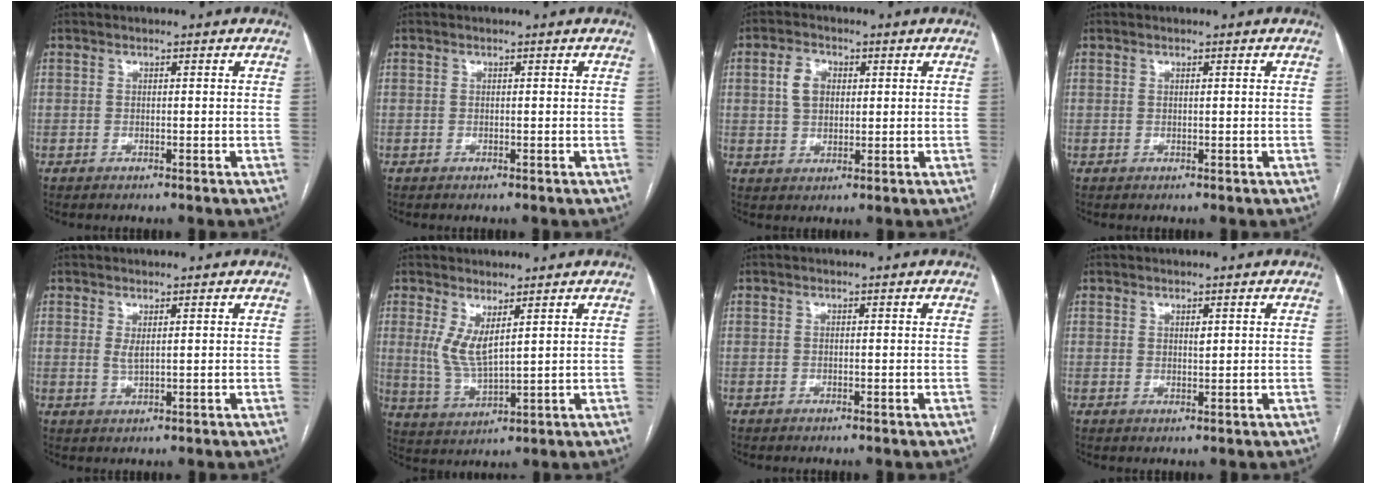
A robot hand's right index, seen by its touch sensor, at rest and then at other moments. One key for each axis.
{"total": 0.0}
{"total": 4.7, "fx": 1.1, "fy": 3.4, "fz": 3.1, "tx": -0.064, "ty": 0.012, "tz": 0.022}
{"total": 0.0}
{"total": 1.4, "fx": 0.6, "fy": 0.3, "fz": 1.3, "tx": -0.029, "ty": -0.006, "tz": 0.015}
{"total": 5.4, "fx": 2.3, "fy": 1.2, "fz": 4.8, "tx": -0.107, "ty": -0.011, "tz": 0.057}
{"total": 0.0}
{"total": 1.0, "fx": 0.5, "fy": 0.4, "fz": 0.8, "tx": -0.014, "ty": -0.003, "tz": 0.010}